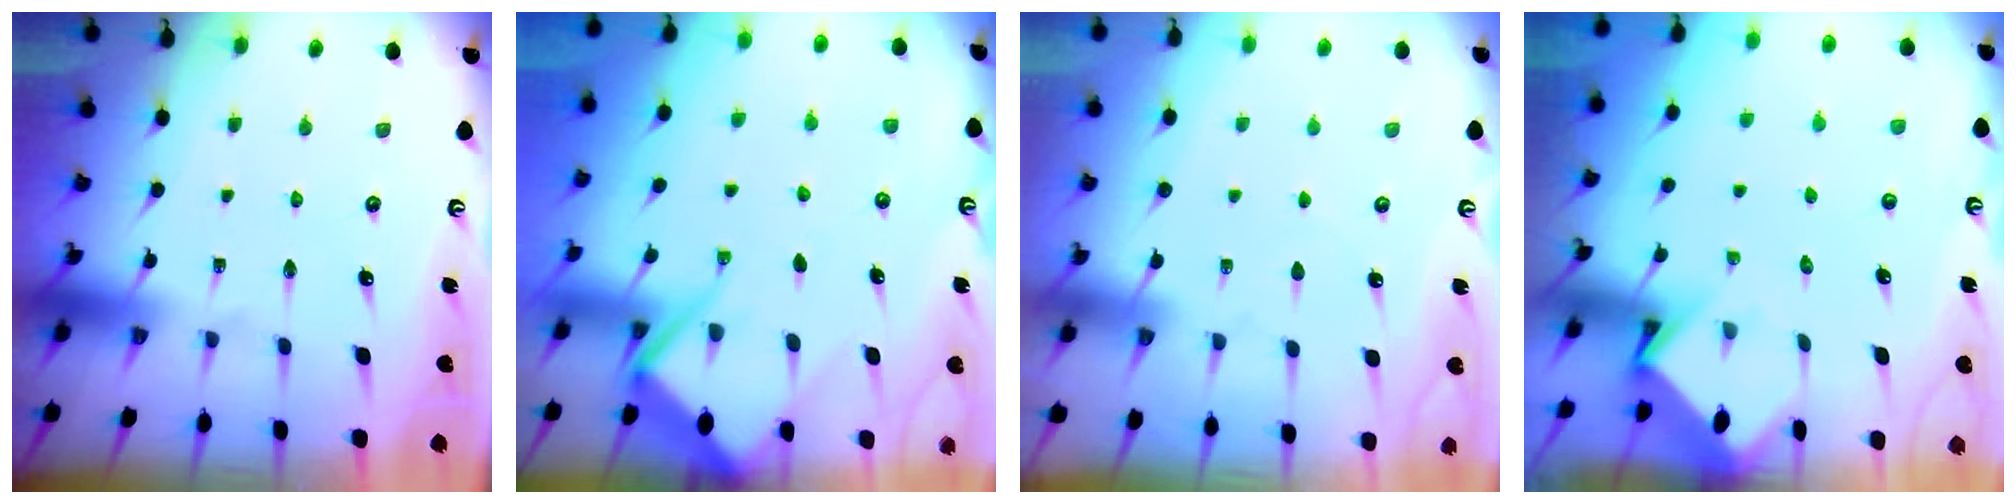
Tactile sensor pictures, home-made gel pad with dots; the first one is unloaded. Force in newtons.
{"total": 8.0, "press": 7.9, "slide": 1.0}
{"total": 2.7, "press": 2.7, "slide": 0.4}
{"total": 3.5, "press": 3.5, "slide": 0.3}